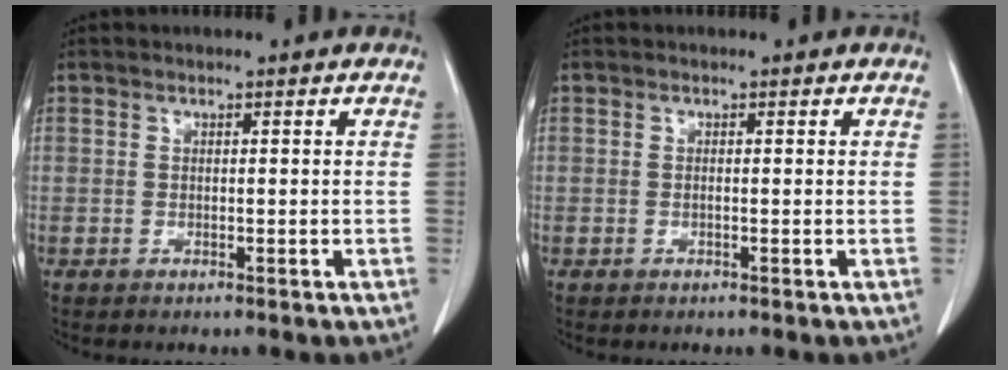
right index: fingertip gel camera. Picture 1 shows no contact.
{"total": 0.0}